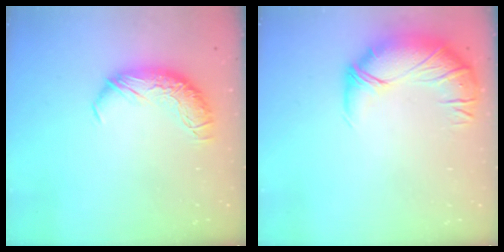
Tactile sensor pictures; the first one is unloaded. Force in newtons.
{"total": 2.7, "press": 1.1, "slide": 2.5}